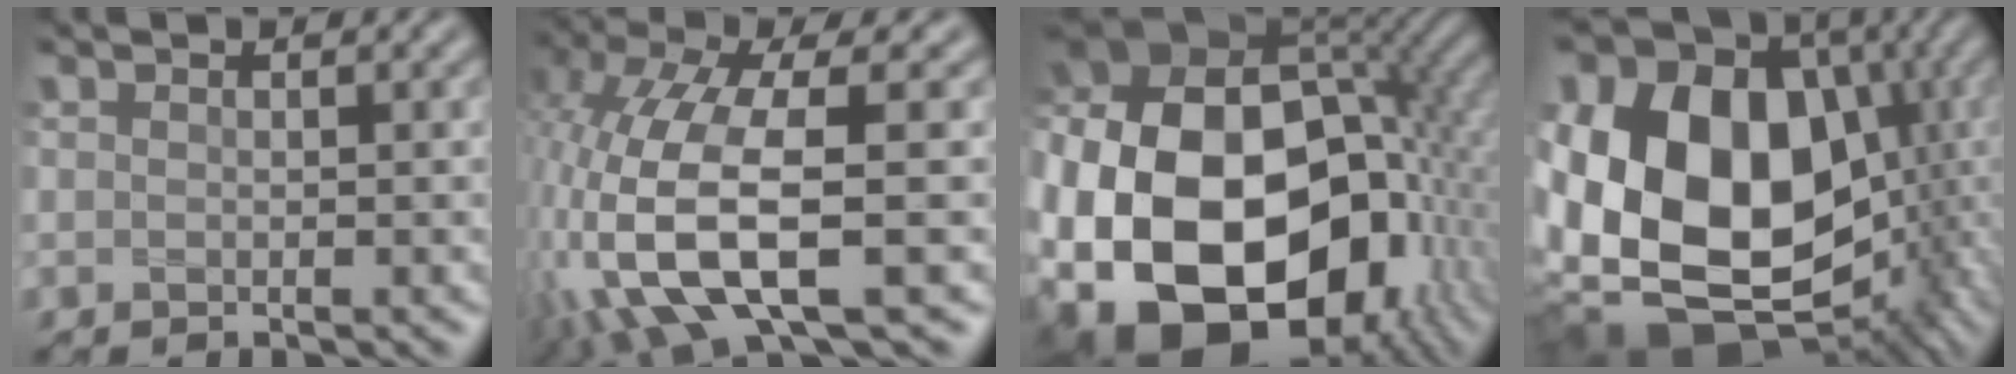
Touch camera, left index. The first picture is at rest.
{"total": 11.2, "force": [-3.0, 4.3, 9.9], "torque": [-0.233, -0.016, -0.054]}
{"total": 22.3, "force": [-4.6, 15.1, 15.7], "torque": [-0.328, -0.029, -0.059]}
{"total": 22.6, "force": [-0.5, 17.5, 14.3], "torque": [-0.273, -0.004, -0.007]}